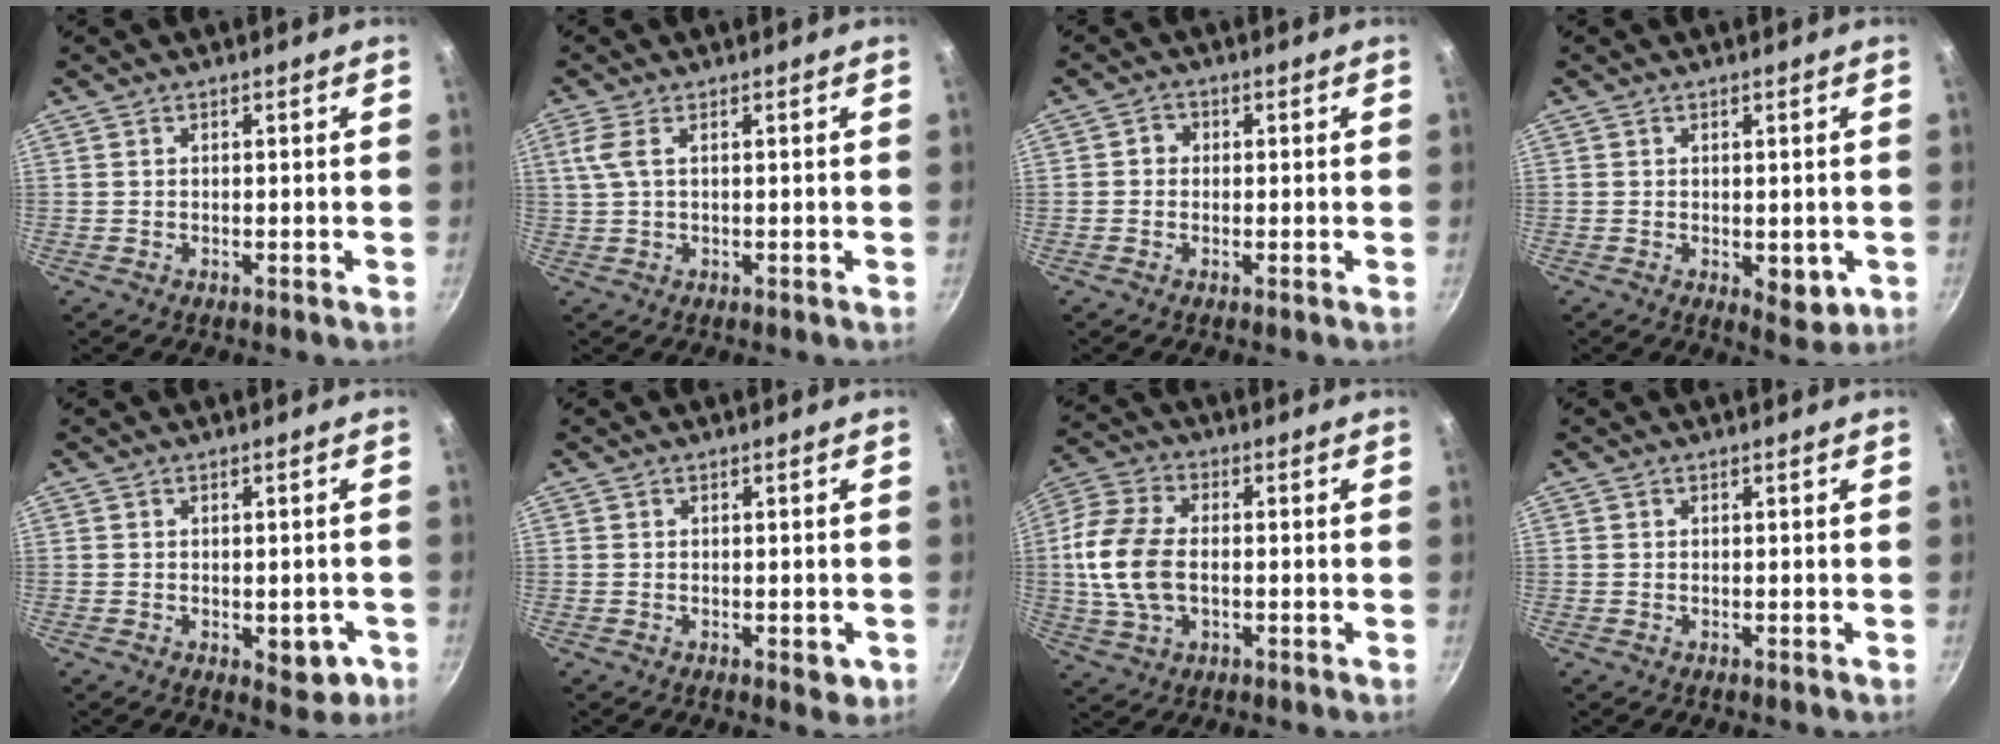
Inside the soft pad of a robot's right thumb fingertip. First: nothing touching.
{"total": 3.3, "force": [1.0, 1.3, 2.9], "torque": [-0.072, 0.005, 0.022]}
{"total": 2.3, "force": [0.0, 2.1, 0.8], "torque": [-0.002, 0.005, -0.007]}
{"total": 5.0, "force": [-0.9, 3.0, 4.0], "torque": [-0.040, -0.003, -0.006]}
{"total": 5.5, "force": [-1.7, 3.2, 4.2], "torque": [-0.020, 0.010, -0.016]}
{"total": 2.9, "force": [-0.7, 1.7, 2.2], "torque": [-0.022, -0.002, -0.009]}
{"total": 13.0, "force": [-0.5, 8.1, 10.1], "torque": [-0.202, 0.017, -0.020]}
{"total": 0.0}